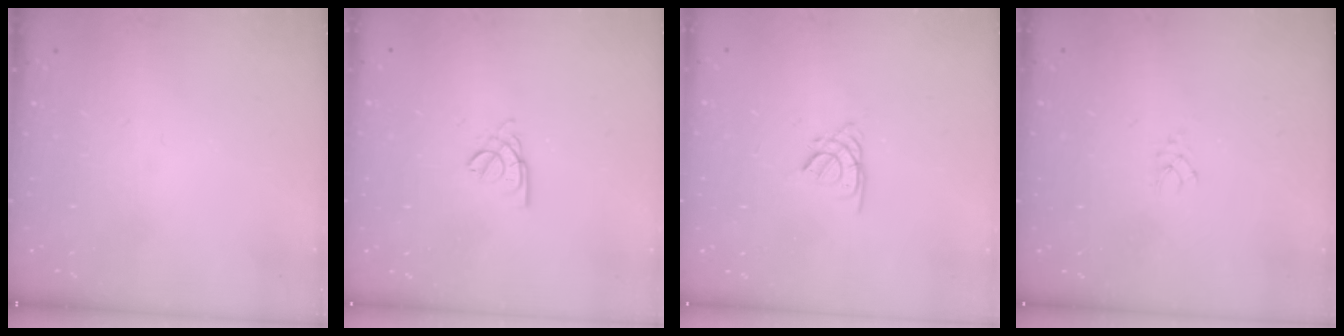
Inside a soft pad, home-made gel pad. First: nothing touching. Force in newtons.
{"total": 2.6, "press": 2.5, "slide": 0.5}
{"total": 1.9, "press": 1.8, "slide": 0.5}
{"total": 2.1, "press": 2.1, "slide": 0.3}